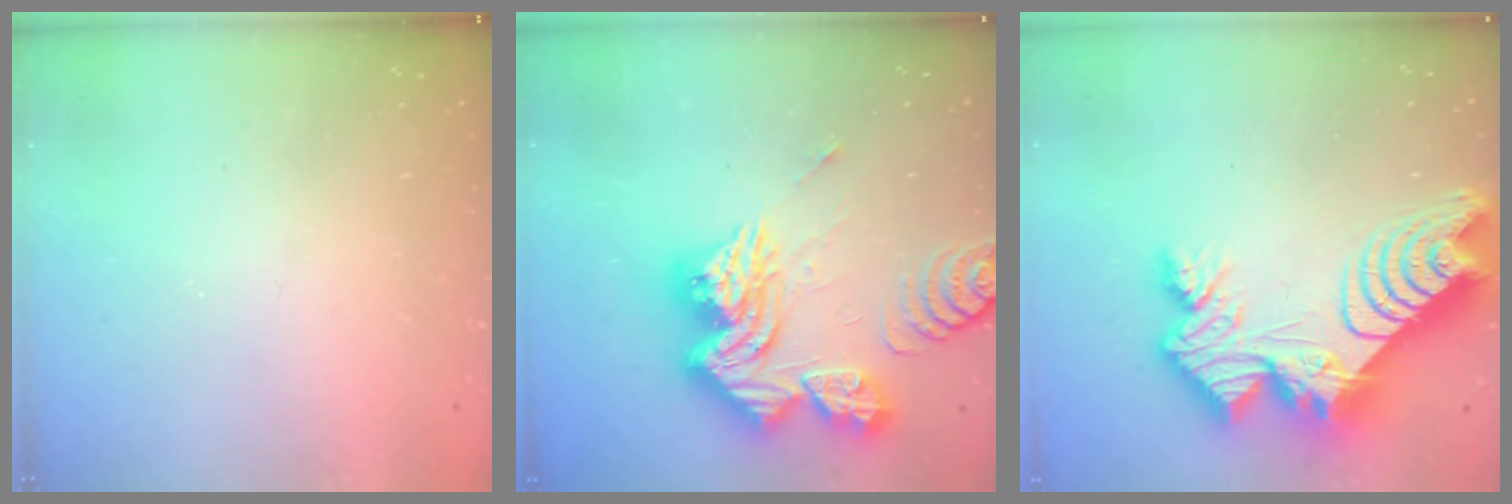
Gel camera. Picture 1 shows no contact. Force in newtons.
{"total": 23.5, "press": 23.4, "slide": 2.4}
{"total": 21.2, "press": 21.1, "slide": 2.1}